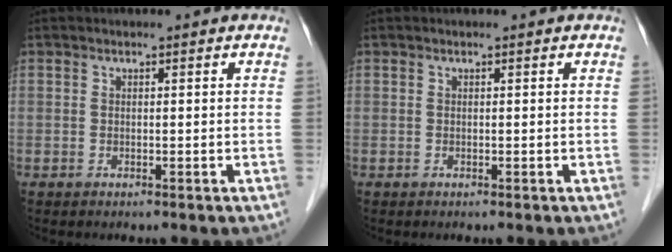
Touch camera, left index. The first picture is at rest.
{"total": 0.0}